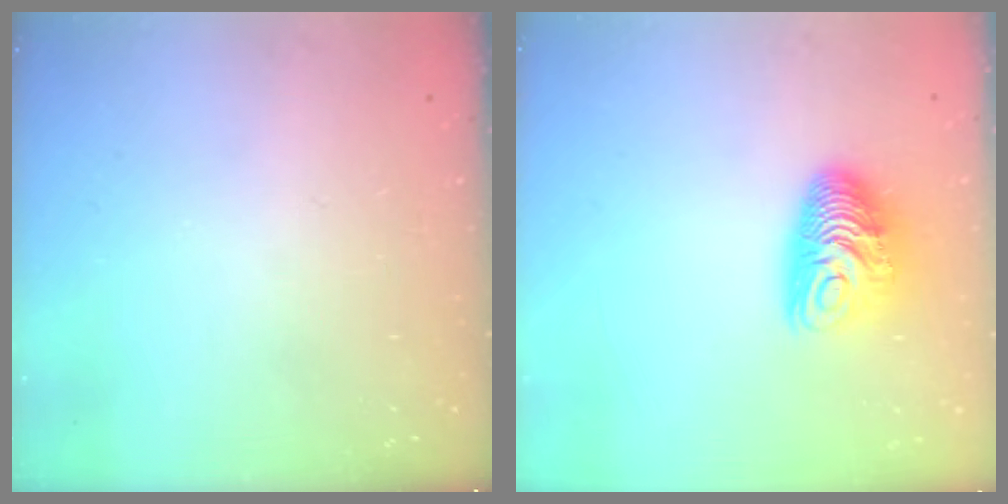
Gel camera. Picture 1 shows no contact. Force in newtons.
{"total": 10.3, "press": 10.3, "slide": 0.5}